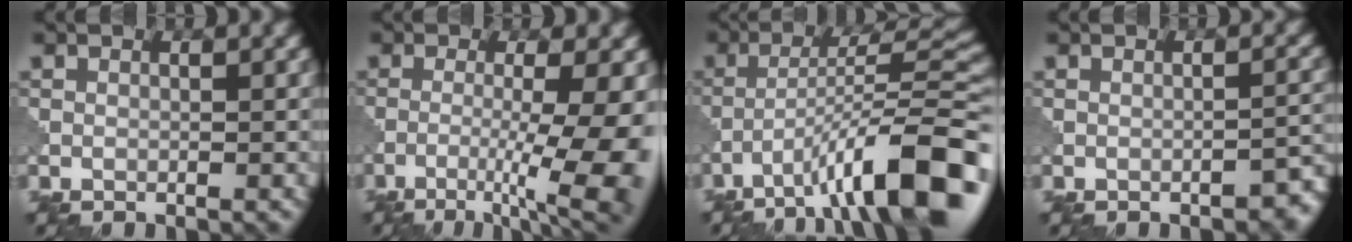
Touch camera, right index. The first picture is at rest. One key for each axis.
{"total": 9.4, "fx": -3.2, "fy": 2.0, "fz": 8.6, "tx": -0.136, "ty": -0.011, "tz": -0.038}
{"total": 12.4, "fx": -6.9, "fy": 2.4, "fz": 10.0, "tx": -0.149, "ty": 0.018, "tz": -0.108}
{"total": 2.8, "fx": -2.2, "fy": 0.7, "fz": 1.6, "tx": -0.015, "ty": 0.009, "tz": -0.028}